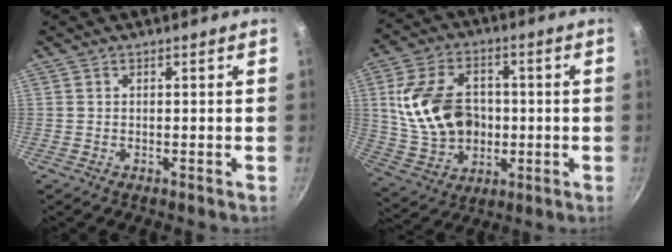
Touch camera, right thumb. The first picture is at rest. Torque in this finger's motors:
{"motor_torque": [0.23, 0.33, 1.18, 0.41, 0.15]}